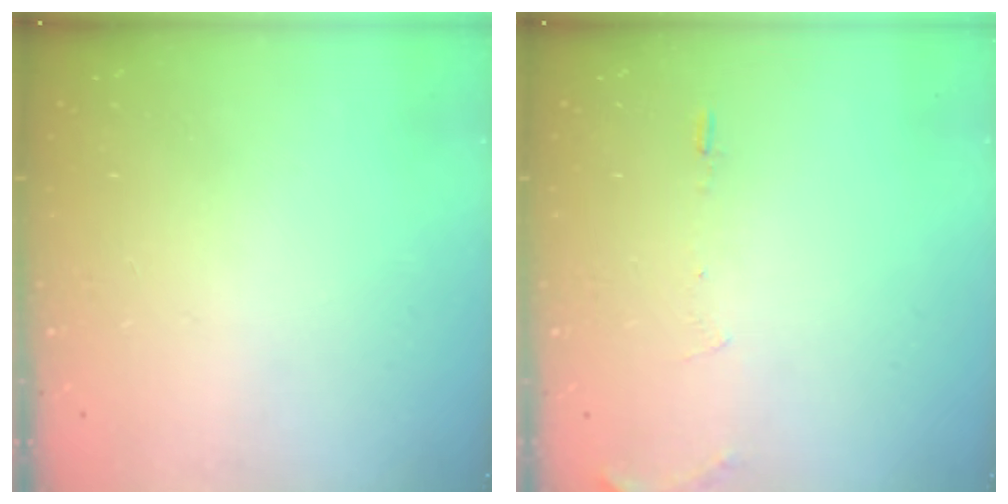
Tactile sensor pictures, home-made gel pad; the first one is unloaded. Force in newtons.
{"total": 6.1, "press": 5.9, "slide": 1.7}